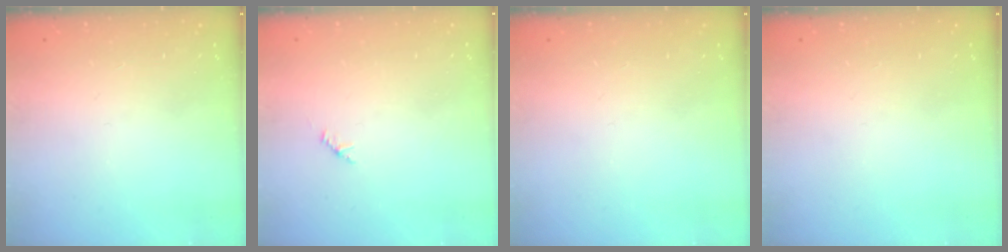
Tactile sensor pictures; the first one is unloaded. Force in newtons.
{"total": 1.5, "press": 1.4, "slide": 0.5}
{"total": 0.0}
{"total": 0.0}